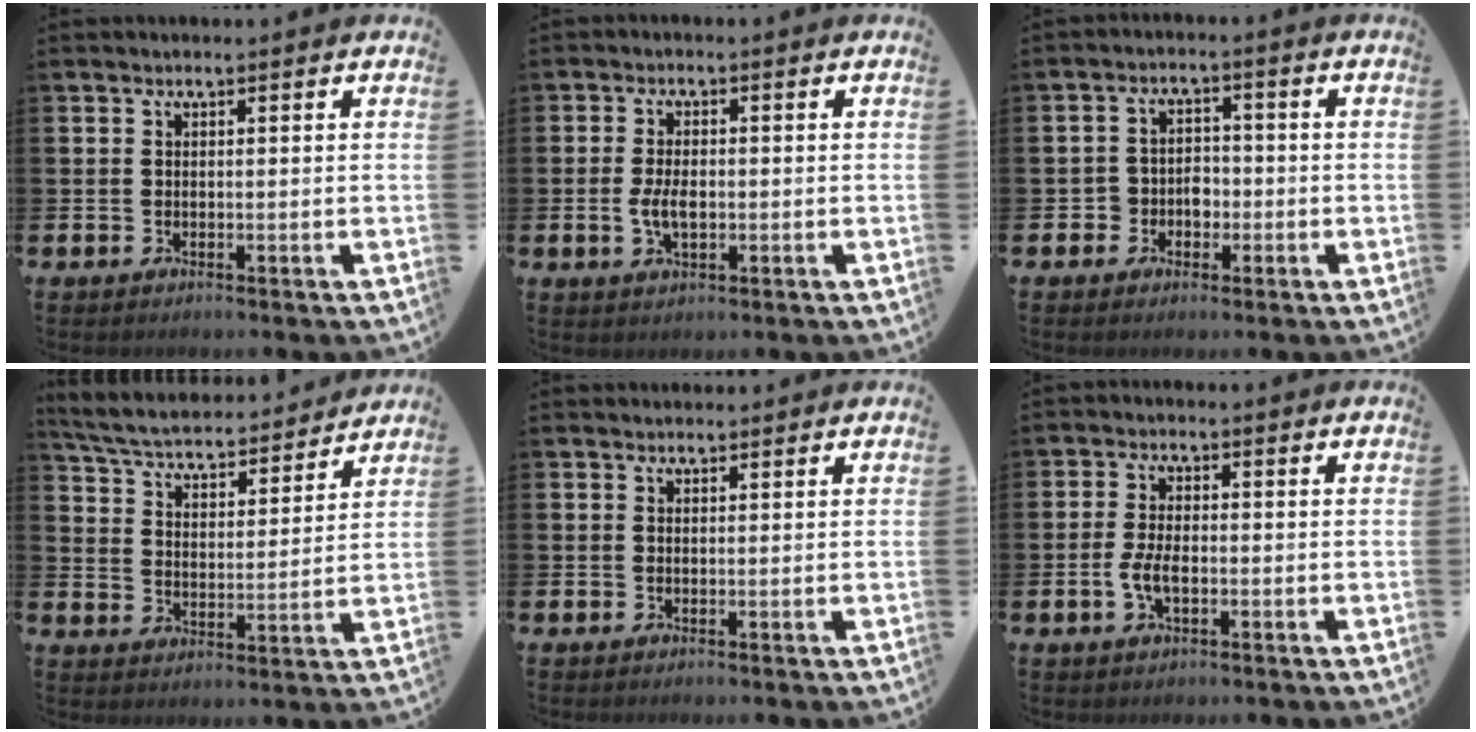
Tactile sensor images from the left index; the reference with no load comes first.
{"total": 3.7, "force": [-0.4, 1.9, 3.1], "torque": [-0.058, 0.004, -0.008]}
{"total": 3.2, "force": [-1.4, 2.8, 0.7], "torque": [-0.023, 0.006, -0.035]}
{"total": 5.4, "force": [5.2, 1.1, 1.2], "torque": [-0.054, -0.043, 0.085]}
{"total": 0.6, "force": [0.6, 0.2, 0.0], "torque": [0.009, -0.003, 0.008]}
{"total": 3.7, "force": [-0.8, 1.8, 3.1], "torque": [-0.062, 0.002, -0.017]}